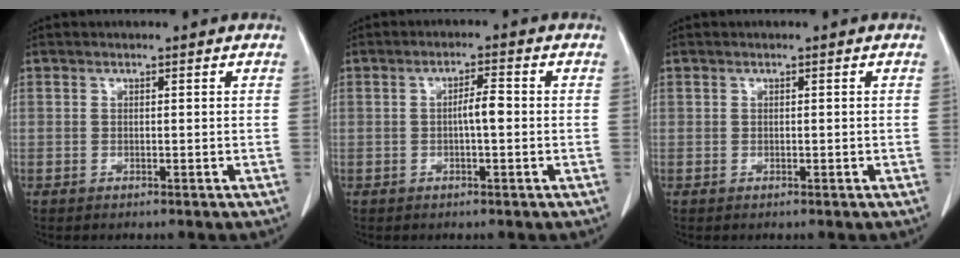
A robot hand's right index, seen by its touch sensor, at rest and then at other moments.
{"total": 2.1, "force": [-0.2, 0.3, 2.1], "torque": [-0.034, 0.004, -0.005]}
{"total": 0.0}